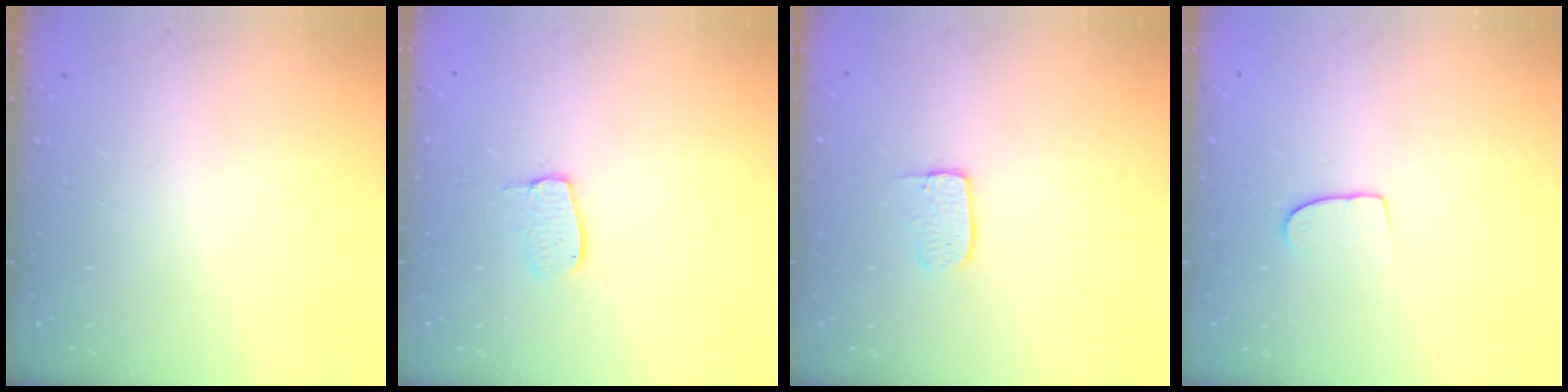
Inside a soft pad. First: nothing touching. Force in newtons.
{"total": 6.9, "press": 6.9, "slide": 0.4}
{"total": 6.0, "press": 6.0, "slide": 0.4}
{"total": 6.8, "press": 6.8, "slide": 0.6}